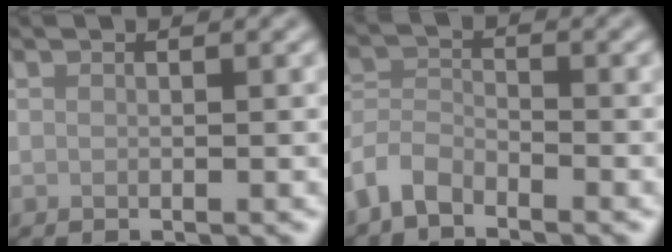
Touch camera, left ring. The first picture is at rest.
{"total": 3.0, "force": [-2.6, 1.2, 1.1], "torque": [-0.023, 0.001, -0.066]}